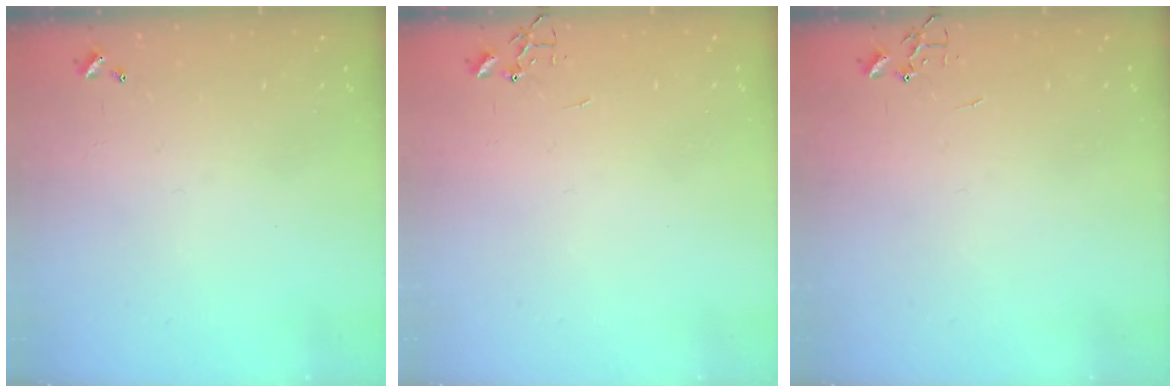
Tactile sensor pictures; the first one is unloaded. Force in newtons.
{"total": 0.0}
{"total": 0.0}